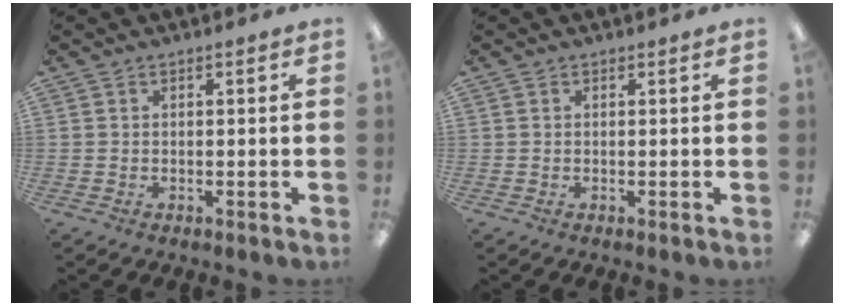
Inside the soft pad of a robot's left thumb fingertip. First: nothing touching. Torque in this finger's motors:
{"motor_torque": [0.00, 0.00, -0.02, -0.02, 0.00]}